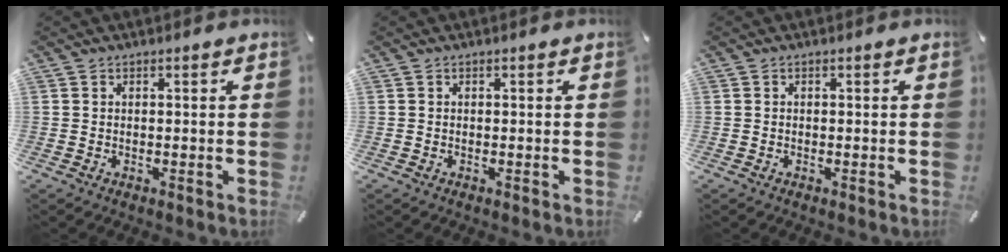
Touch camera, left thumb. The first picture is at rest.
{"total": 0.0}
{"total": 0.0}